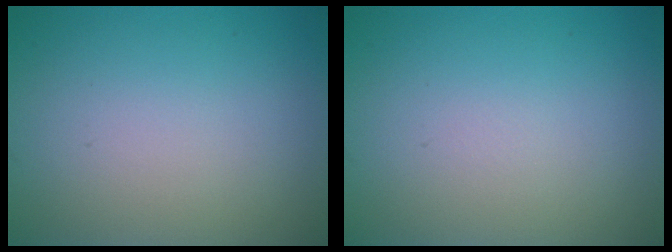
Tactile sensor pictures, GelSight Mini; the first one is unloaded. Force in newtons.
{"total": 0.0}